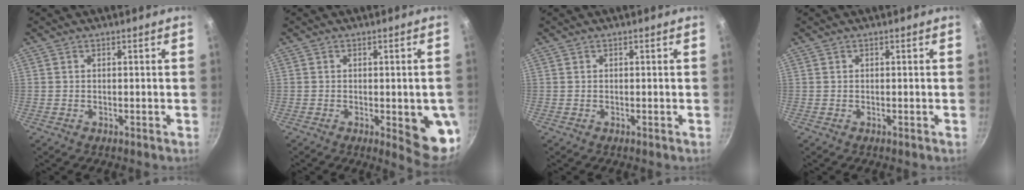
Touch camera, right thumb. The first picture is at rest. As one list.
[{"total": 9.5, "force": [-1.9, 2.9, 8.8], "torque": [-0.082, -0.003, -0.017]}, {"total": 0.0}, {"total": 0.0}]